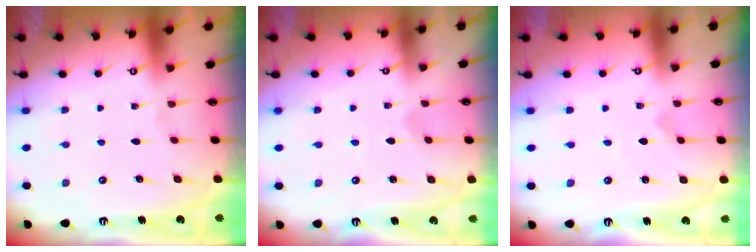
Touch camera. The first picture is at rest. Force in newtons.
{"total": 1.2, "press": 1.1, "slide": 0.1}
{"total": 0.0}